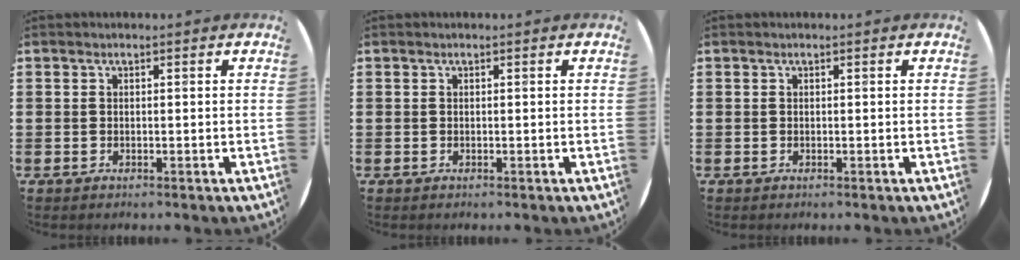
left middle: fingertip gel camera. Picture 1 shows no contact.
{"total": 0.0}
{"total": 0.0}